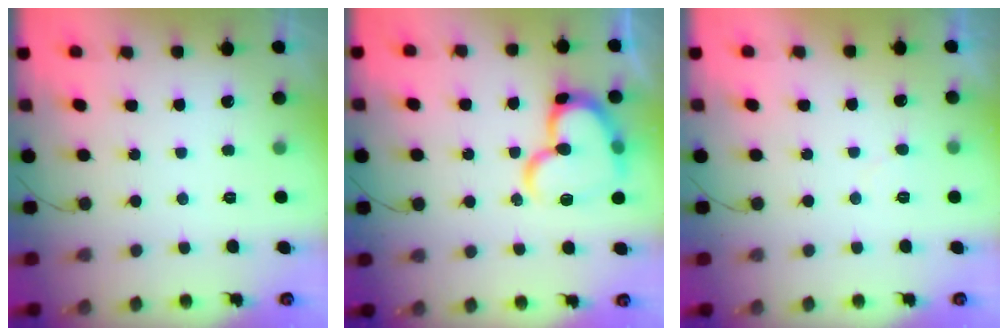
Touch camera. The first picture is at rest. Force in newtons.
{"total": 17.3, "press": 17.2, "slide": 1.6}
{"total": 4.0, "press": 4.0, "slide": 0.5}